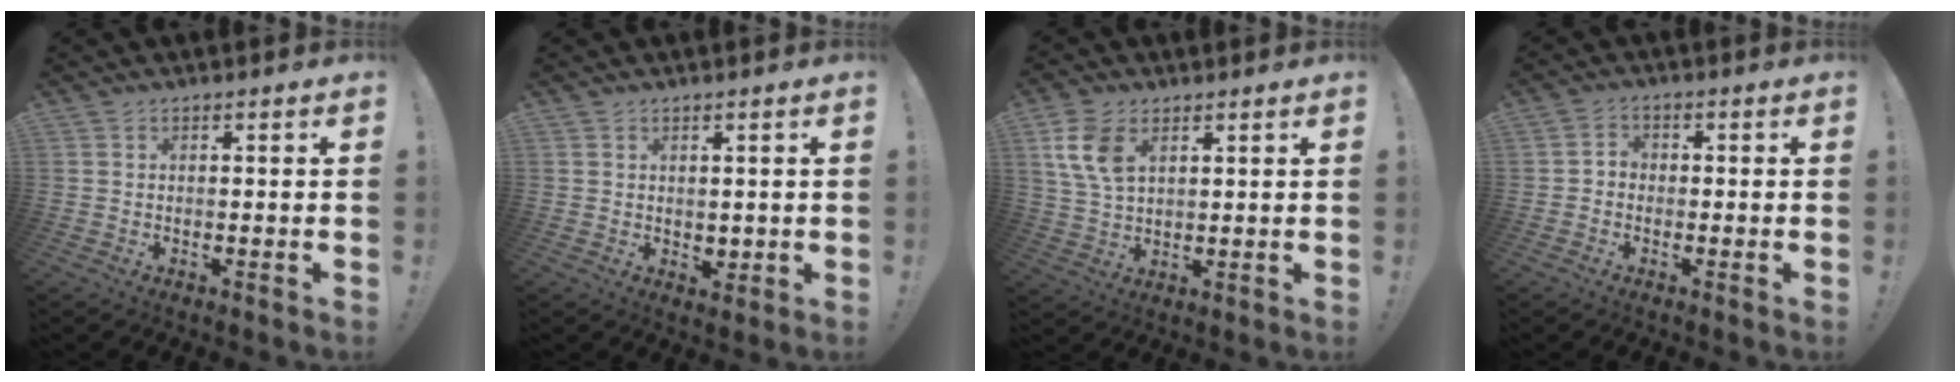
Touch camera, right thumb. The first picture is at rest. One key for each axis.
{"total": 2.6, "fx": 1.0, "fy": 2.1, "fz": 1.0, "tx": 0.003, "ty": -0.012, "tz": 0.016}
{"total": 10.1, "fx": 4.4, "fy": 6.3, "fz": 6.5, "tx": -0.129, "ty": -0.008, "tz": 0.084}
{"total": 2.8, "fx": -1.4, "fy": 2.0, "fz": 1.3, "tx": -0.021, "ty": 0.012, "tz": -0.025}